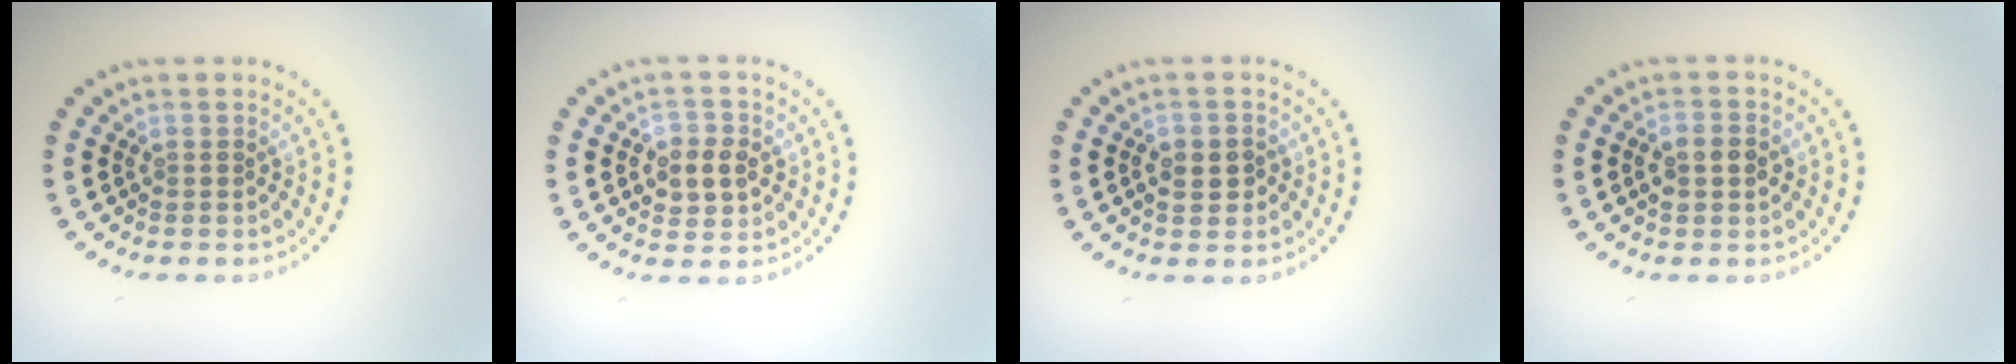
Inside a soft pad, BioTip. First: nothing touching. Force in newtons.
{"total": 2.9, "press": 2.8, "slide": 0.5}
{"total": 2.4, "press": 2.4, "slide": 0.5}
{"total": 2.0, "press": 2.0, "slide": 0.3}